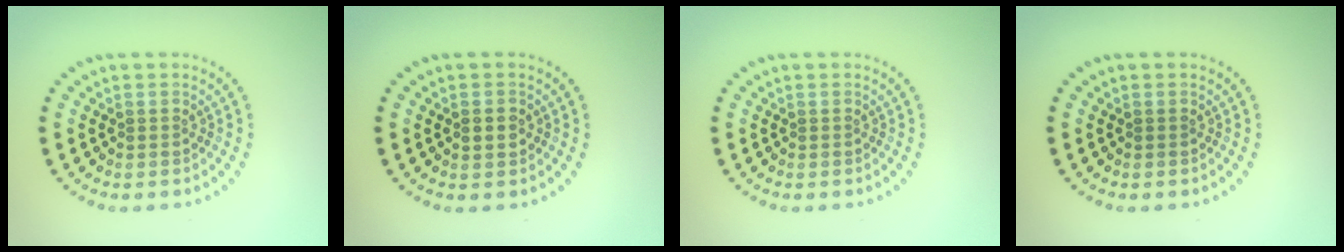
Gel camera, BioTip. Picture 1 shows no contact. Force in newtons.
{"total": 1.1, "press": 1.1, "slide": 0.1}
{"total": 0.0}
{"total": 0.0}